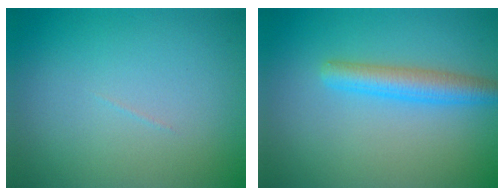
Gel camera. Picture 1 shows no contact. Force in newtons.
{"total": 3.2, "press": 3.2, "slide": 0.1}